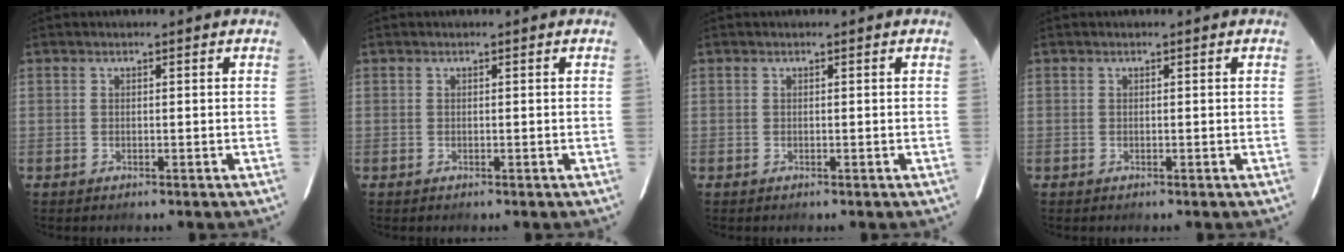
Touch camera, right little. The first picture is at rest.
{"total": 0.0}
{"total": 0.0}
{"total": 0.0}